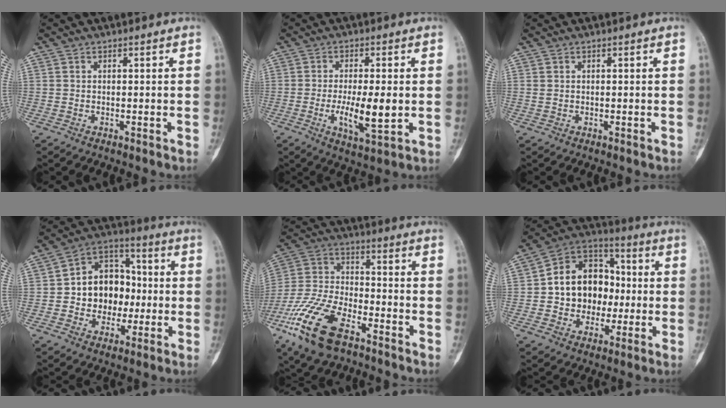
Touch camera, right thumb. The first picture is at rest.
{"total": 8.8, "force": [-1.1, 2.6, 8.3], "torque": [-0.145, -0.015, -0.017]}
{"total": 0.6, "force": [0.2, 0.5, 0.3], "torque": [-0.004, 0.003, 0.005]}
{"total": 13.8, "force": [-0.9, 11.1, 8.2], "torque": [-0.071, 0.033, -0.018]}
{"total": 17.3, "force": [-9.7, 8.0, 11.9], "torque": [-0.249, 0.033, -0.190]}
{"total": 15.6, "force": [-0.4, 12.7, 9.2], "torque": [-0.088, 0.030, -0.011]}